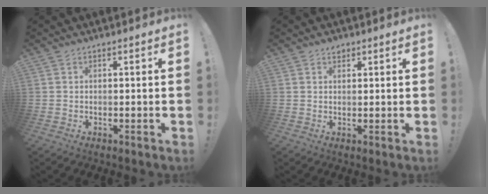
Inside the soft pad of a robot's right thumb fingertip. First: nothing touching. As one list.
[{"total": 1.7, "force": [1.3, 1.0, 0.3], "torque": [0.008, -0.009, 0.023]}]